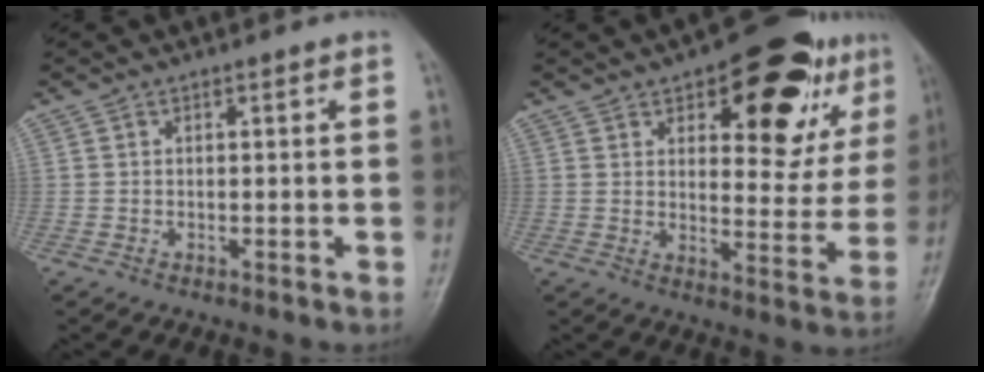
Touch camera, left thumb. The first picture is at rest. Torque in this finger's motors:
{"motor_torque": [0.53, 0.55, 0.20, -0.30, -0.02]}